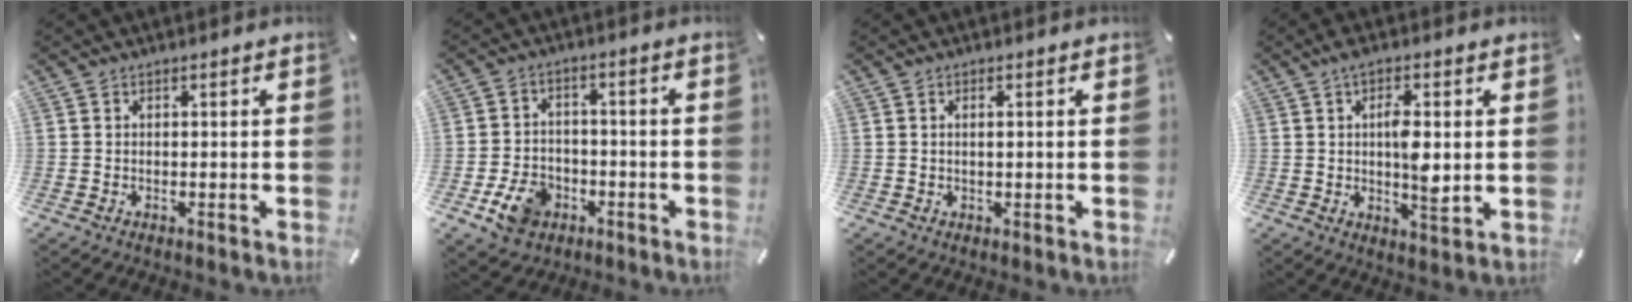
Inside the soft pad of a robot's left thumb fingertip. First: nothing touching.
{"total": 8.5, "force": [-3.6, 6.5, 4.2], "torque": [-0.081, 0.021, -0.065]}
{"total": 1.2, "force": [0.2, 0.3, 1.1], "torque": [-0.021, 0.001, 0.002]}
{"total": 8.2, "force": [1.1, 2.8, 7.7], "torque": [-0.135, -0.011, 0.011]}